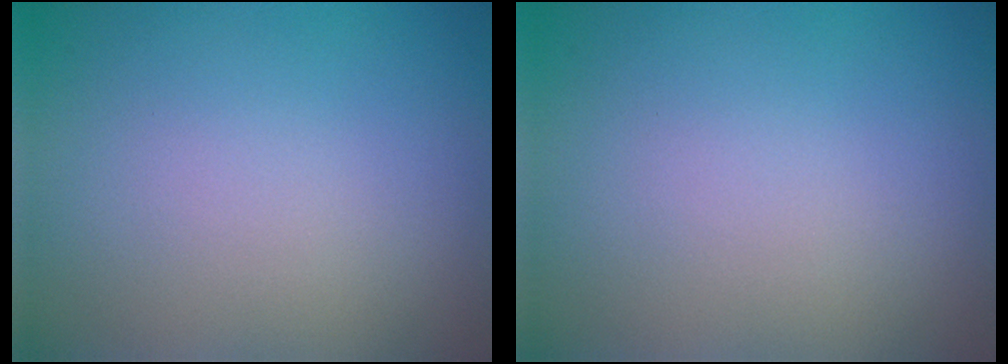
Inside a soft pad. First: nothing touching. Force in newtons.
{"total": 0.0}